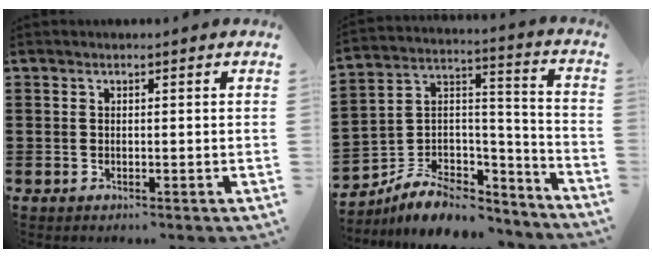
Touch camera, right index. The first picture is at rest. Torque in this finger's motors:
{"motor_torque": [-1.09, 1.04, -1.06, -0.21]}